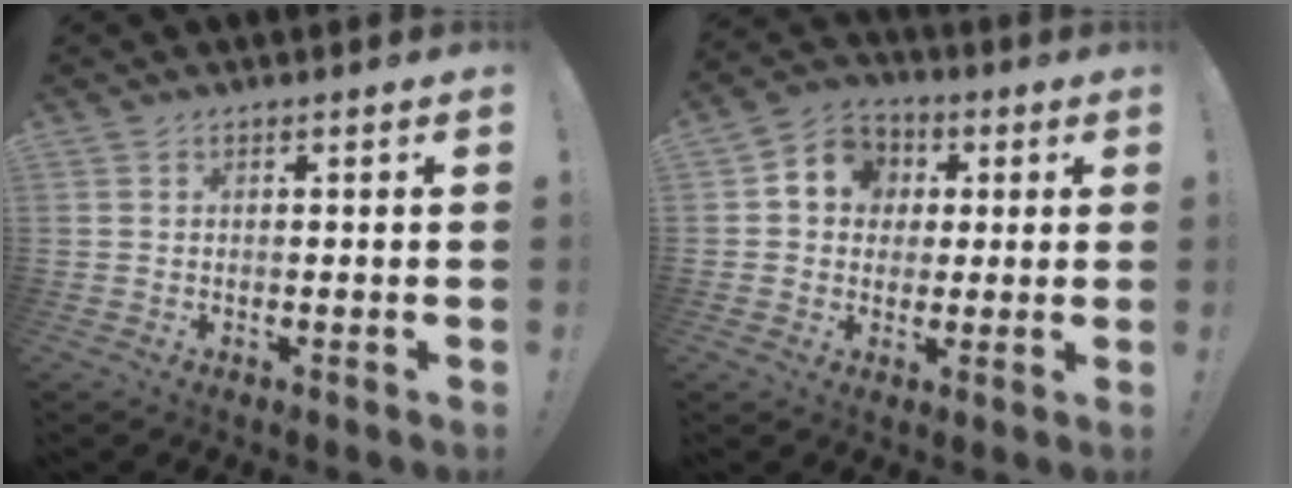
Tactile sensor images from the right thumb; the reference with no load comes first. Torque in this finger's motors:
{"motor_torque": [1.12, 1.01, 0.68, 0.03, 0.03]}